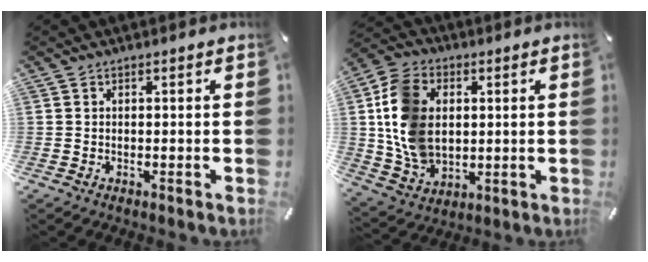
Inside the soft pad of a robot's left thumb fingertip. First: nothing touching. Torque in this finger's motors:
{"motor_torque": [0.78, 0.78, 1.35, -1.21, 0.59]}